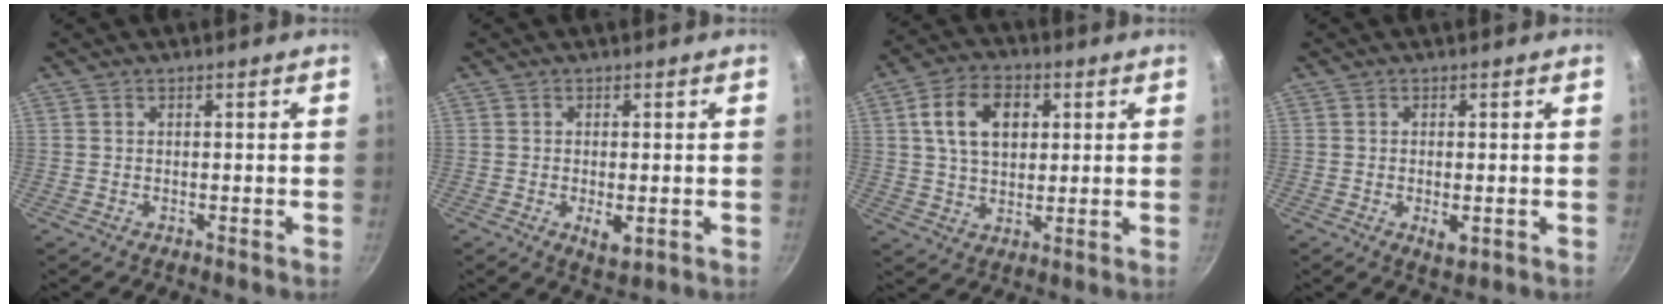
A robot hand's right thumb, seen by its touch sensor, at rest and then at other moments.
{"total": 3.8, "force": [-0.8, 1.7, 3.3], "torque": [-0.052, -0.009, -0.008]}
{"total": 11.1, "force": [2.9, 7.6, 7.5], "torque": [-0.114, 0.006, 0.048]}
{"total": 3.0, "force": [-0.7, 1.3, 2.6], "torque": [-0.045, -0.008, -0.009]}